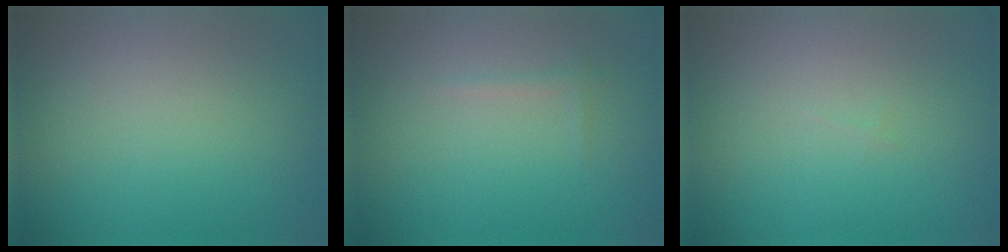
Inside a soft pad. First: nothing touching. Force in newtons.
{"total": 0.5, "press": 0.5, "slide": 0.1}
{"total": 0.0}